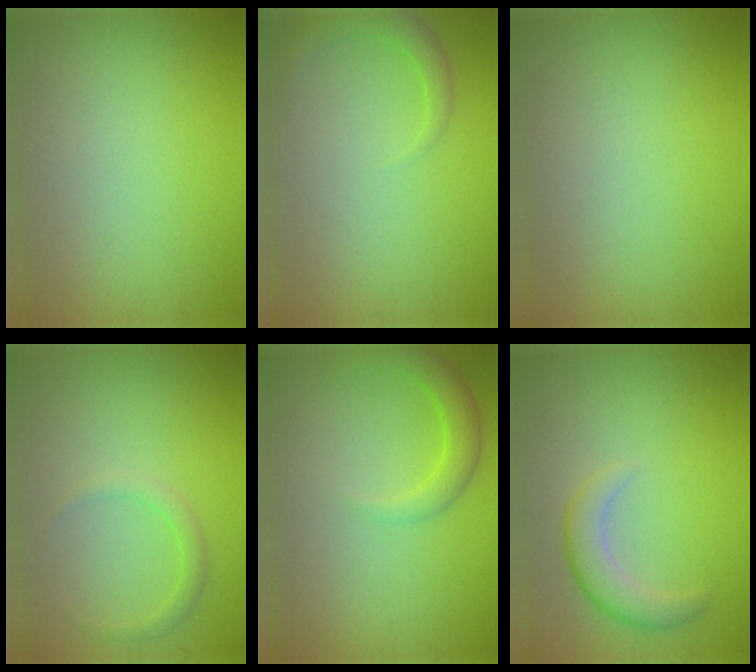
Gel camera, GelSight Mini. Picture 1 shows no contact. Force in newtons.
{"total": 2.1, "press": 2.1, "slide": 0.2}
{"total": 0.0}
{"total": 1.4, "press": 1.4, "slide": 0.2}
{"total": 2.7, "press": 2.7, "slide": 0.2}
{"total": 2.9, "press": 2.9, "slide": 0.2}